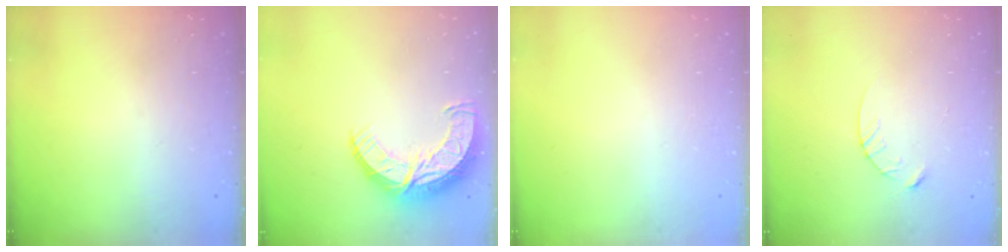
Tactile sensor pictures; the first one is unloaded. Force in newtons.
{"total": 11.7, "press": 11.7, "slide": 0.9}
{"total": 0.0}
{"total": 4.6, "press": 4.5, "slide": 0.5}